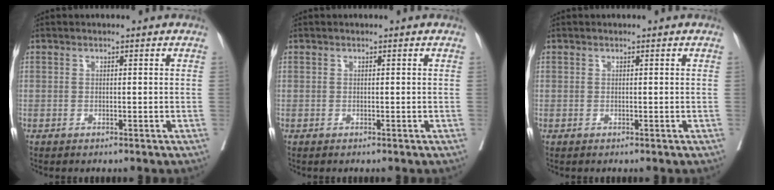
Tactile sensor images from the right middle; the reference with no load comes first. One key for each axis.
{"total": 0.0}
{"total": 0.0}